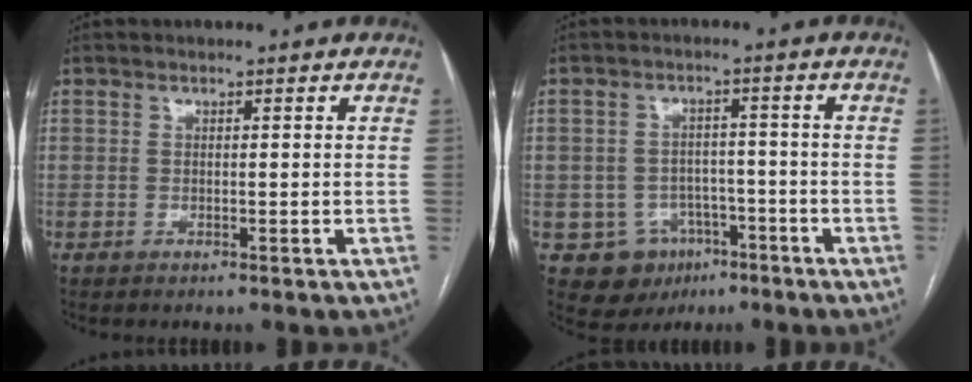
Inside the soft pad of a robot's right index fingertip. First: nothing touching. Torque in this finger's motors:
{"motor_torque": [-0.84, 0.39, -1.05, -0.21]}